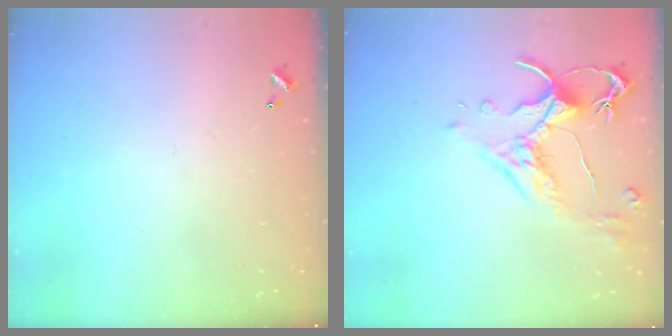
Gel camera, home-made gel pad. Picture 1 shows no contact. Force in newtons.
{"total": 2.5, "press": 2.1, "slide": 1.3}